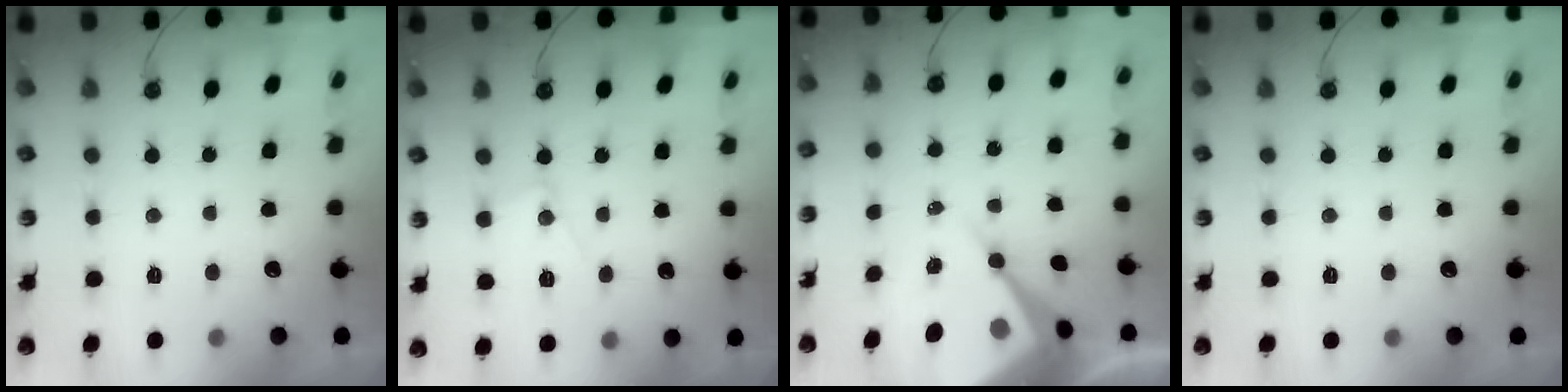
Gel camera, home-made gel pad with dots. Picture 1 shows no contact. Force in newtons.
{"total": 10.0, "press": 10.0, "slide": 0.7}
{"total": 12.1, "press": 12.1, "slide": 1.1}
{"total": 0.0}